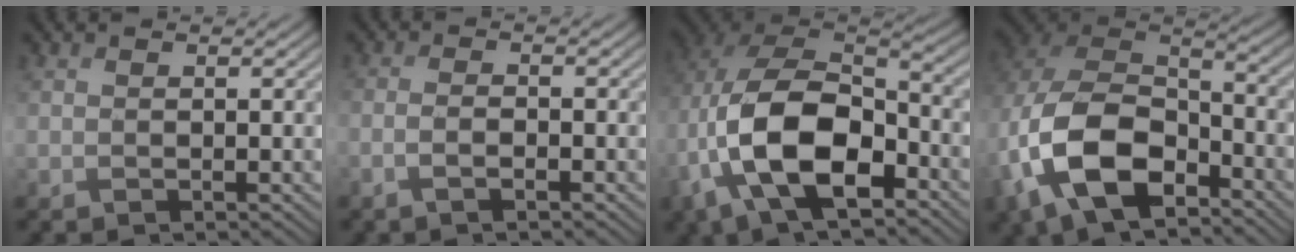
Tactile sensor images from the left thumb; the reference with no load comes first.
{"total": 1.8, "force": [-1.5, 0.2, 1.0], "torque": [-0.014, 0.003, -0.036]}
{"total": 15.4, "force": [-5.4, 8.8, 11.5], "torque": [-0.240, -0.013, -0.108]}
{"total": 16.0, "force": [-6.3, 10.2, 10.7], "torque": [-0.257, -0.043, -0.116]}